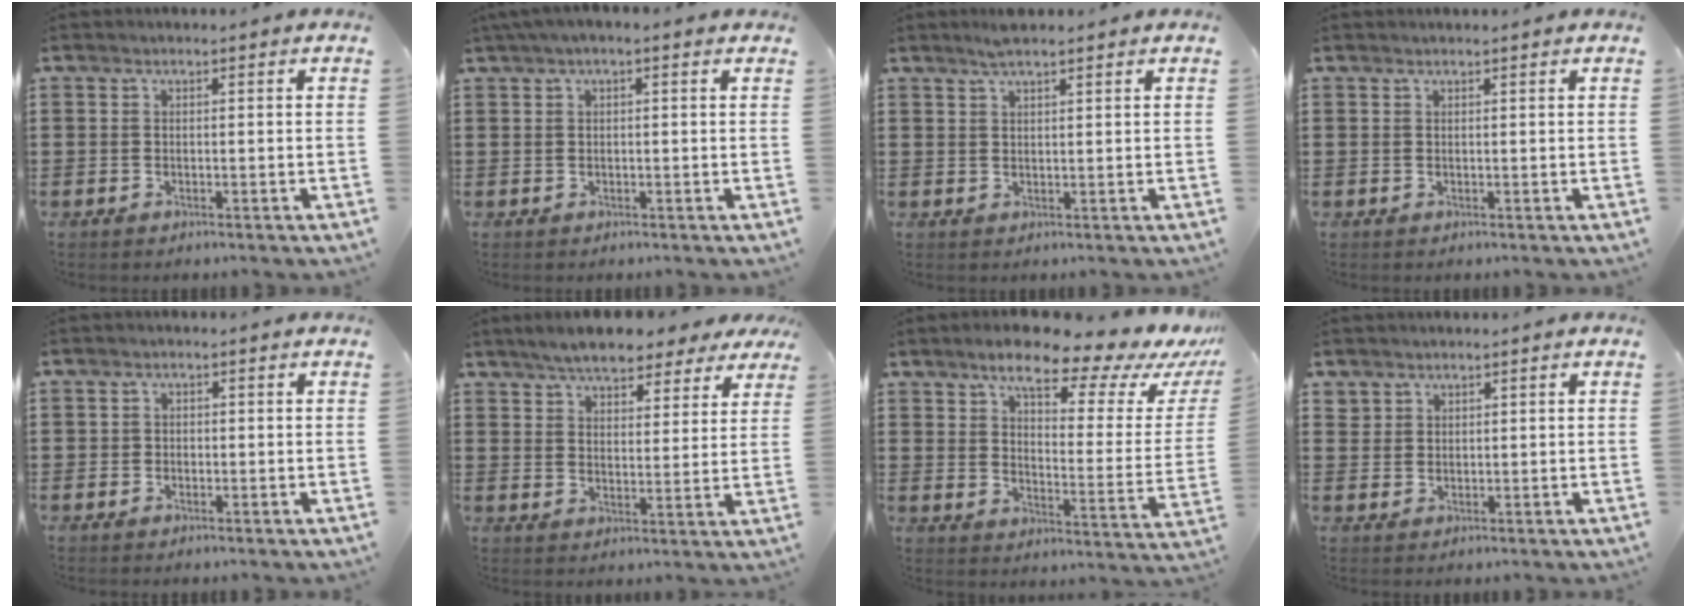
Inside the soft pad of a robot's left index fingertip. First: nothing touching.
{"total": 1.3, "force": [0.2, 0.2, 1.2], "torque": [-0.023, 0.000, 0.004]}
{"total": 2.3, "force": [1.9, 0.2, 1.2], "torque": [-0.025, 0.002, 0.036]}
{"total": 0.6, "force": [0.5, -0.1, 0.3], "torque": [-0.007, -0.002, 0.010]}
{"total": 0.8, "force": [-0.2, 0.8, 0.2], "torque": [-0.006, 0.004, -0.005]}
{"total": 5.8, "force": [5.3, 1.4, 1.8], "torque": [-0.058, -0.009, 0.096]}
{"total": 11.3, "force": [8.9, 2.7, 6.4], "torque": [-0.120, -0.052, 0.146]}
{"total": 1.7, "force": [1.4, 1.0, 0.0], "torque": [-0.005, 0.003, 0.028]}